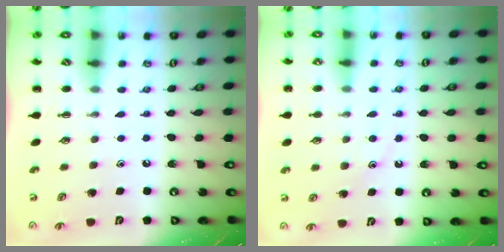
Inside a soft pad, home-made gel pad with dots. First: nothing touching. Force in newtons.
{"total": 9.6, "press": 9.5, "slide": 1.4}